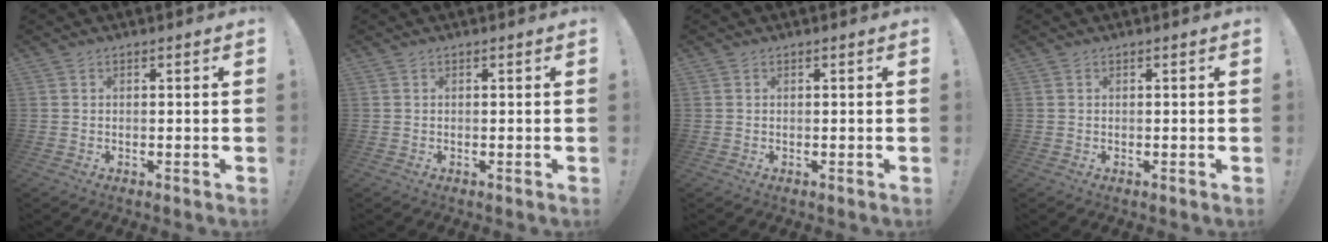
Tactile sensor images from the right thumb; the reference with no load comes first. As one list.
[{"total": 0.0}, {"total": 0.0}, {"total": 0.0}]